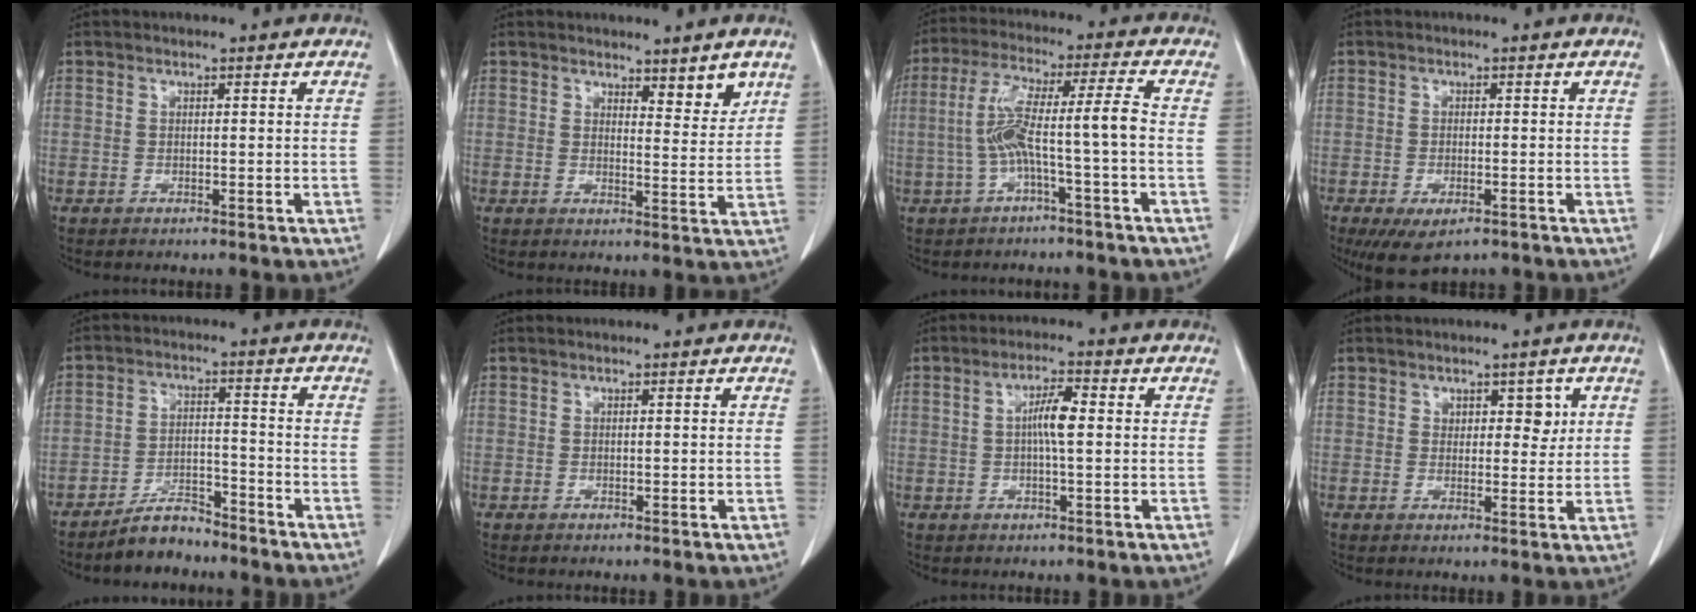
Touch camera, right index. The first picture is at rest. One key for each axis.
{"total": 4.0, "fx": 3.1, "fy": 1.0, "fz": 2.3, "tx": -0.024, "ty": -0.019, "tz": 0.044}
{"total": 8.7, "fx": -1.7, "fy": -0.4, "fz": 8.6, "tx": -0.174, "ty": 0.031, "tz": -0.030}
{"total": 6.5, "fx": -4.3, "fy": 2.8, "fz": 4.1, "tx": -0.066, "ty": -0.011, "tz": -0.065}
{"total": 5.5, "fx": -5.0, "fy": 1.9, "fz": 1.3, "tx": -0.022, "ty": -0.002, "tz": -0.087}
{"total": 0.0}
{"total": 4.4, "fx": 0.3, "fy": 0.5, "fz": 4.3, "tx": -0.080, "ty": 0.006, "tz": 0.003}
{"total": 3.2, "fx": 1.4, "fy": 1.9, "fz": 2.1, "tx": -0.018, "ty": -0.001, "tz": 0.020}